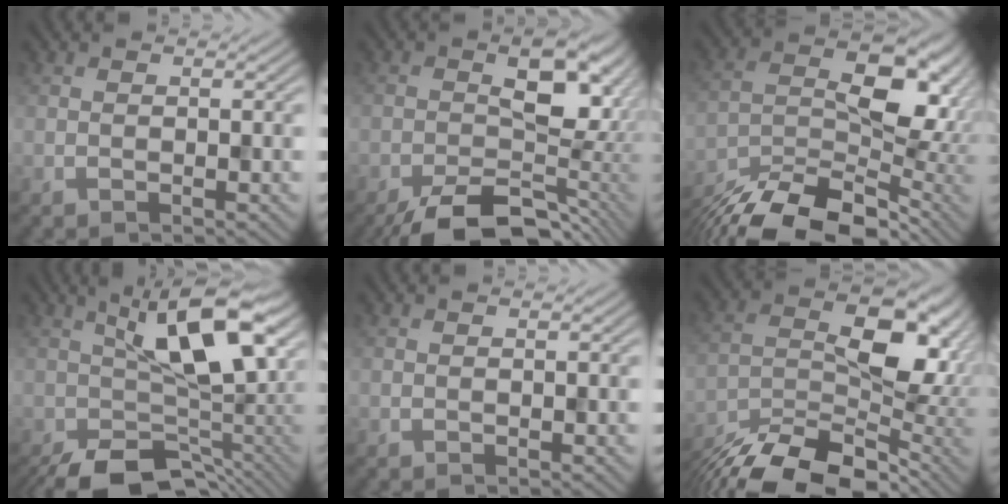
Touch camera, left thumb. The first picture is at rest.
{"total": 13.8, "force": [-5.7, 6.9, 10.4], "torque": [-0.140, -0.021, -0.087]}
{"total": 15.1, "force": [-9.0, 6.6, 10.2], "torque": [-0.193, -0.017, -0.157]}
{"total": 13.0, "force": [-2.0, 6.8, 10.9], "torque": [-0.166, -0.012, -0.034]}
{"total": 0.0}
{"total": 14.9, "force": [-8.6, 6.6, 10.2], "torque": [-0.183, -0.014, -0.154]}